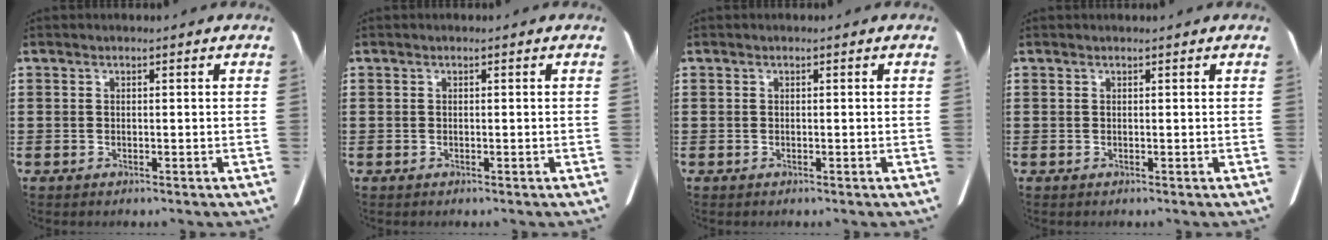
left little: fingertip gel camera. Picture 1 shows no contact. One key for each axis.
{"total": 0.0}
{"total": 0.0}
{"total": 0.0}